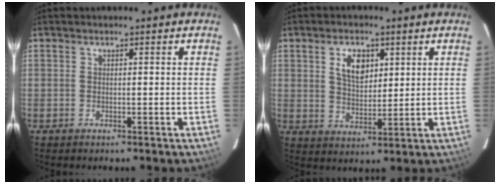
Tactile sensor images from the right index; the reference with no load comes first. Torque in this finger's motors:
{"motor_torque": [0.29, -0.08, 0.15, 0.08]}